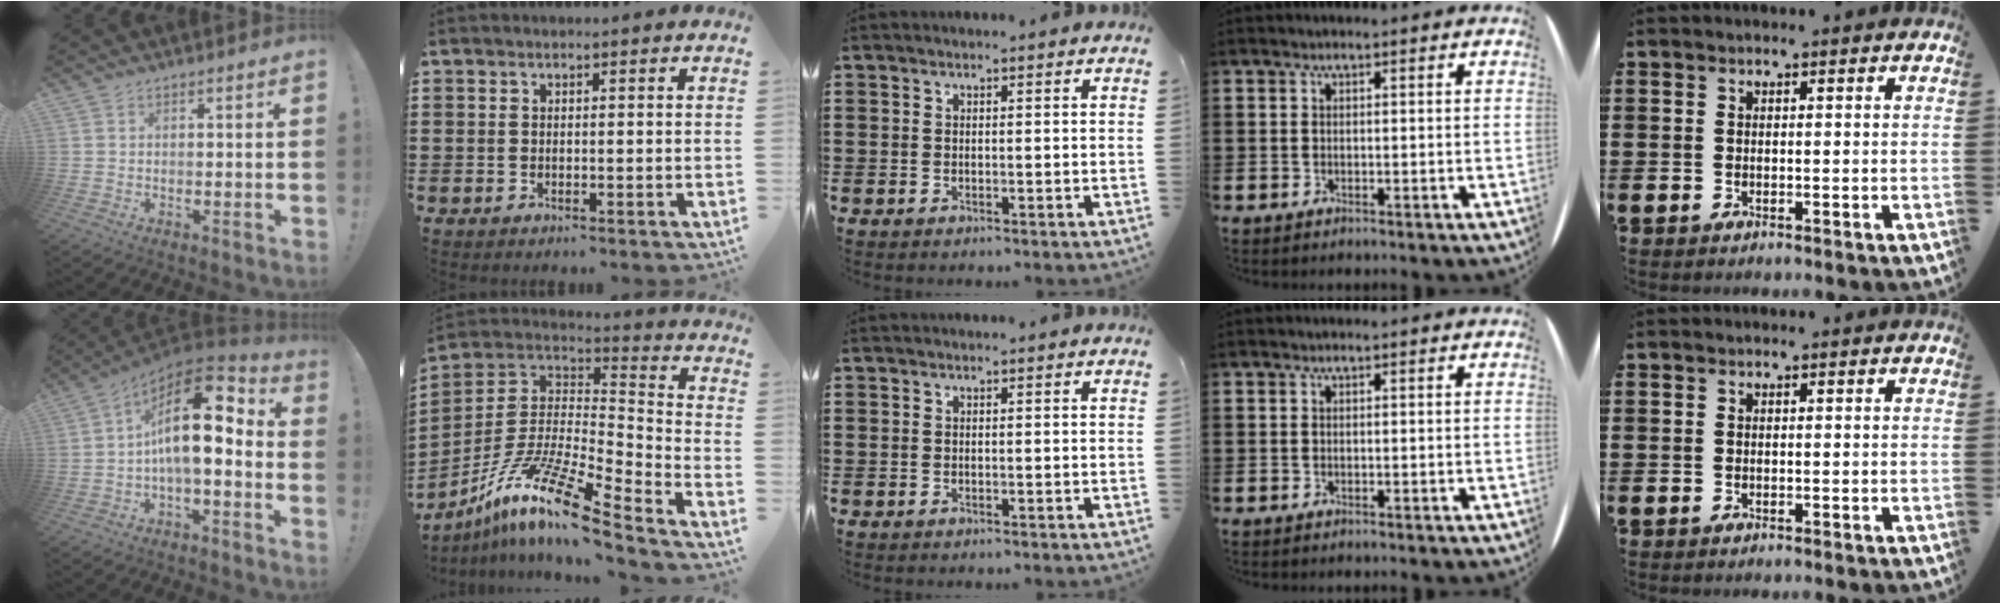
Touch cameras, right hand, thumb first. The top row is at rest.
{"thumb": {"total": 17.3, "force": [2.8, 6.9, 15.6], "torque": [-0.265, -0.014, 0.046]}, "index": {"total": 13.4, "force": [-9.4, 1.5, 9.5], "torque": [-0.194, 0.005, -0.185]}}